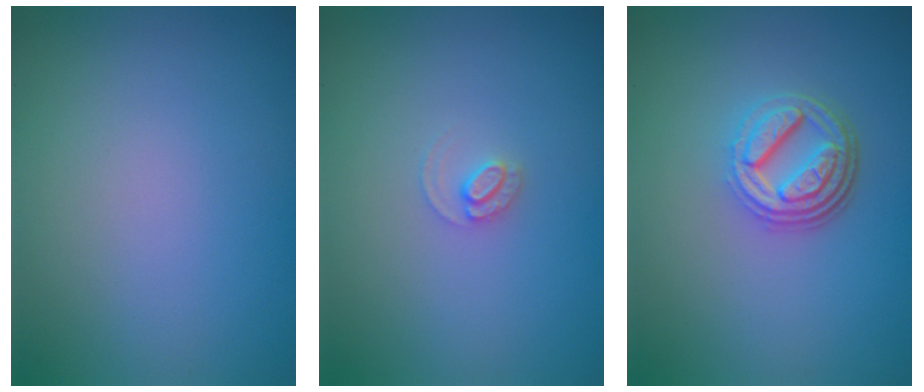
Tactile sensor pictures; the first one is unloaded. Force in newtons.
{"total": 1.2, "press": 1.2, "slide": 0.0}
{"total": 4.5, "press": 3.4, "slide": 2.9}